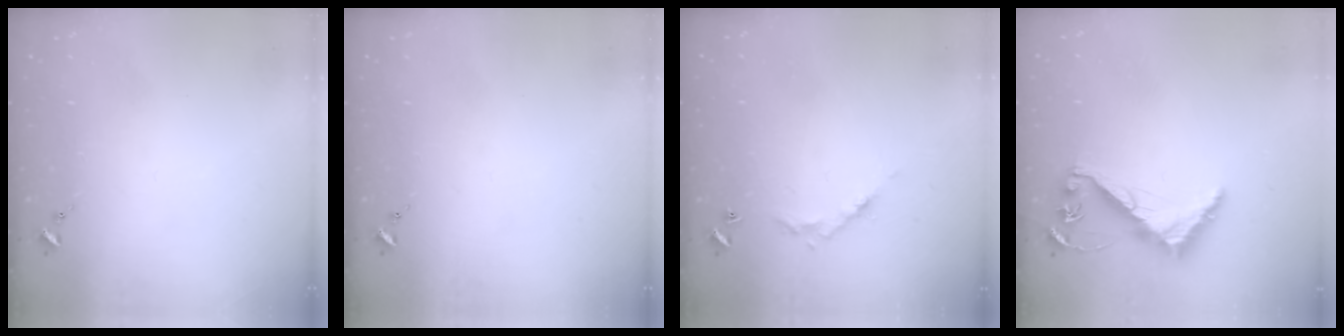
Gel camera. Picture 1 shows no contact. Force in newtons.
{"total": 0.0}
{"total": 5.2, "press": 5.2, "slide": 0.3}
{"total": 7.3, "press": 7.3, "slide": 0.6}